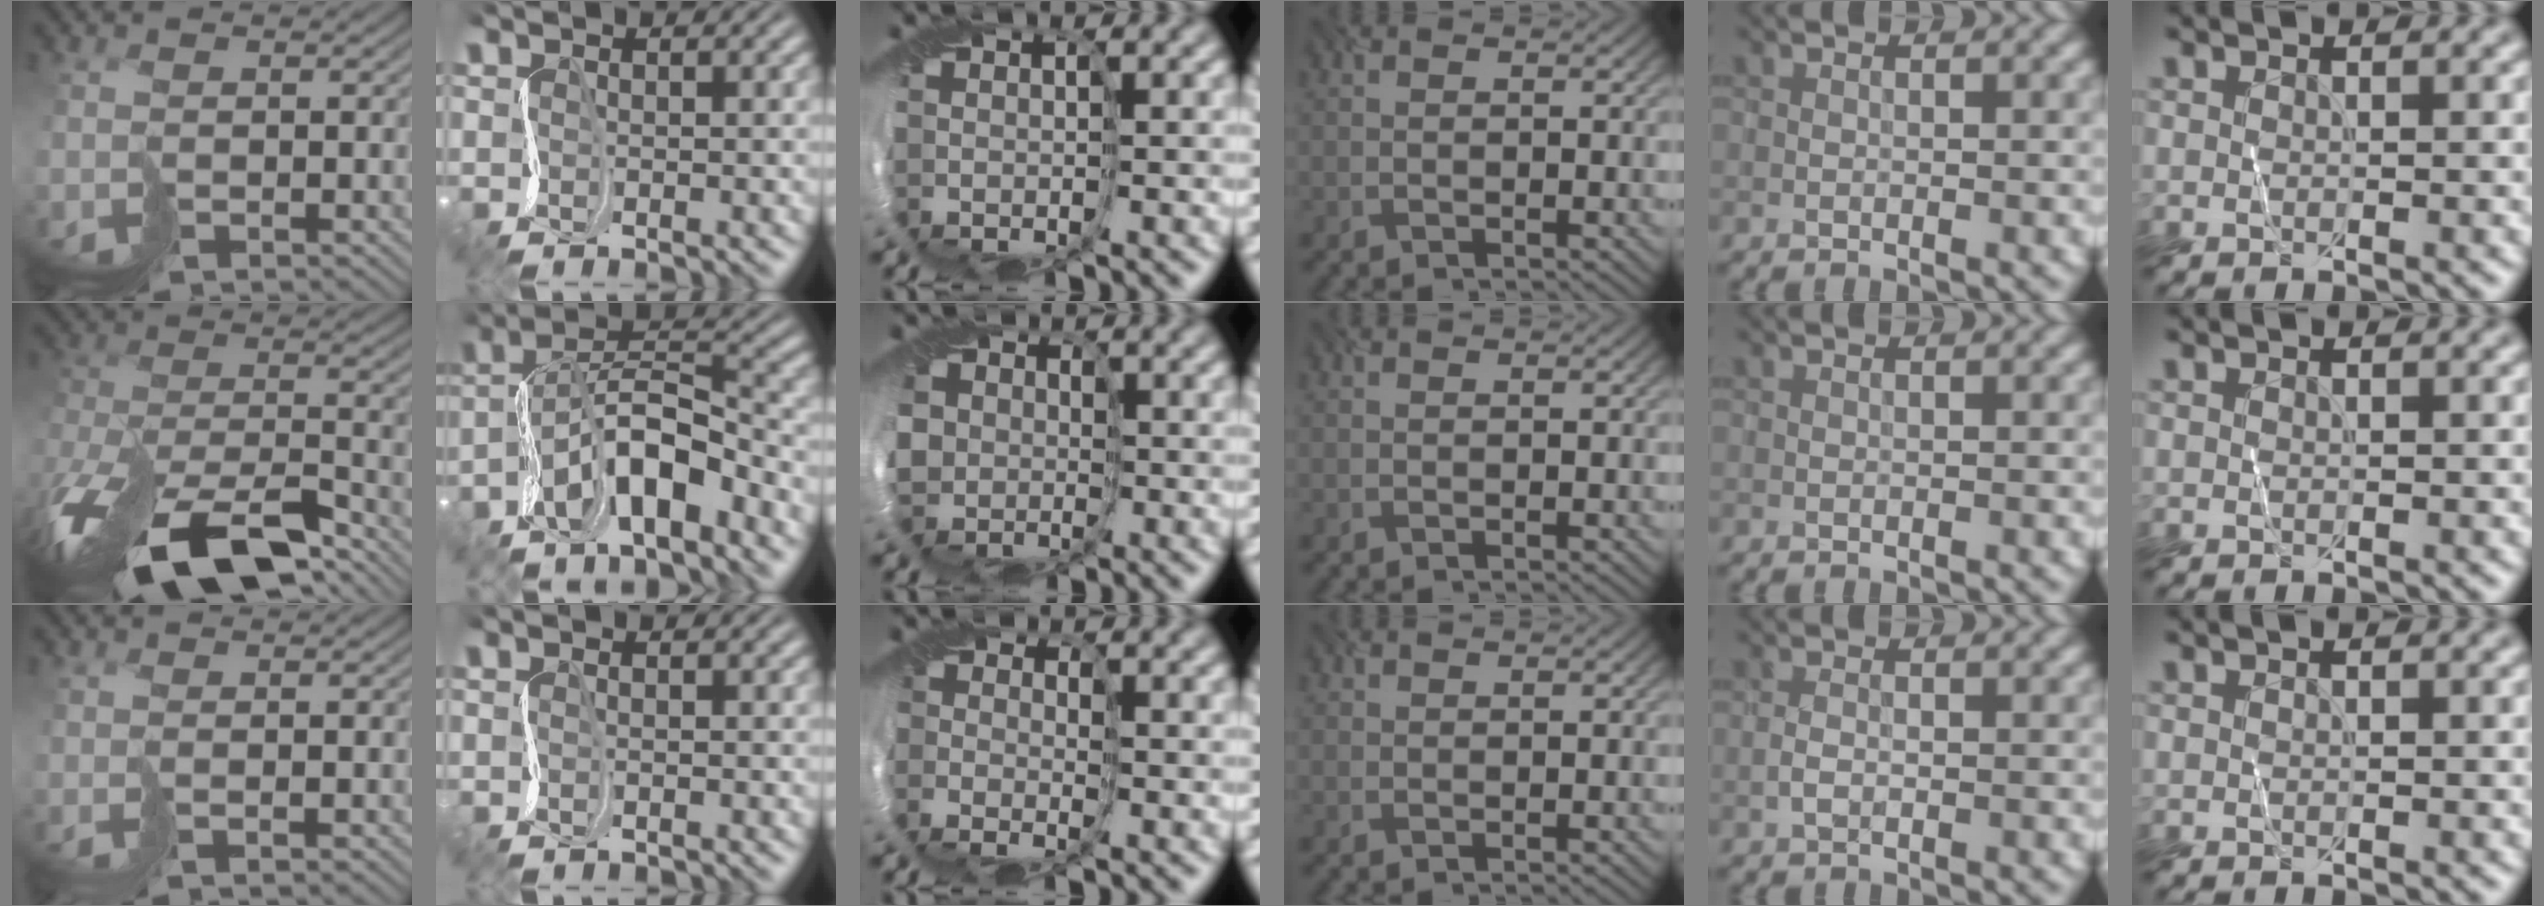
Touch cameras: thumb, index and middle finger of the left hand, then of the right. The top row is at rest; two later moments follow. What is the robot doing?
{"motion": "cut", "object": "receipt paper"}